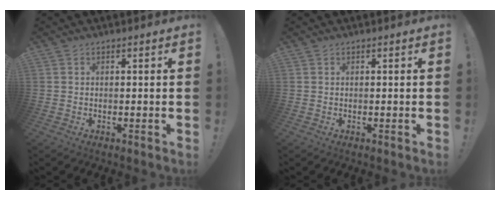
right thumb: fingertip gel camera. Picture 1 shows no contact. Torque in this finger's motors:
{"motor_torque": [0.08, -0.02, -0.04, 0.10, 0.10]}